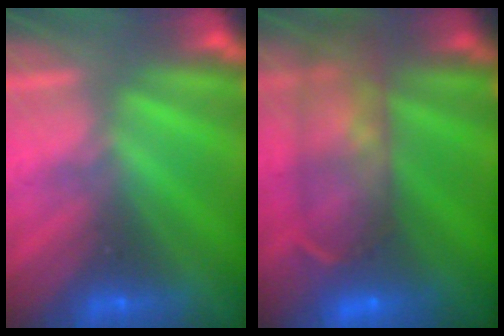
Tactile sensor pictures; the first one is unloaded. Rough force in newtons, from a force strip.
{"total": 6.7}